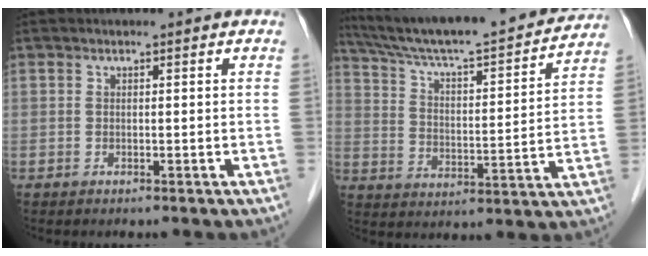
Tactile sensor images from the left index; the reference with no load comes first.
{"total": 23.7, "force": [21.4, 1.8, 9.9], "torque": [-0.167, -0.009, 0.310]}